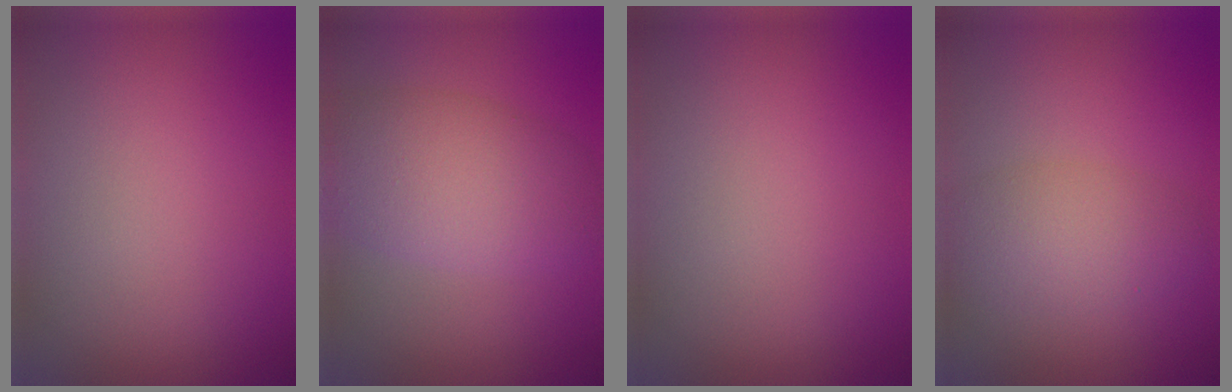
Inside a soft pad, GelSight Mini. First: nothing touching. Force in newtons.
{"total": 7.0, "press": 7.0, "slide": 0.2}
{"total": 0.0}
{"total": 3.8, "press": 3.8, "slide": 0.2}